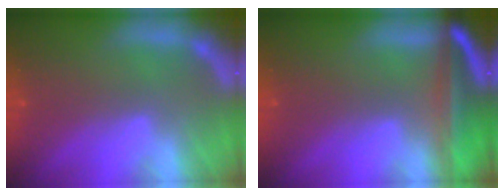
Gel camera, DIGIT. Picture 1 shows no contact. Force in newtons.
{"total": 9.0}